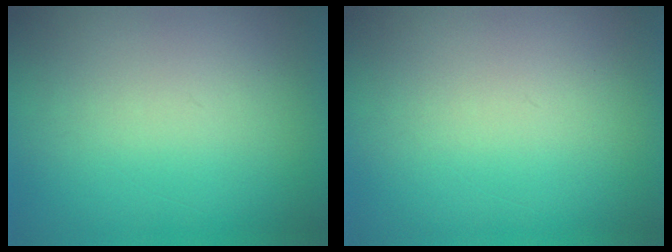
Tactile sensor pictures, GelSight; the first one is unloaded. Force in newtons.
{"total": 1.1}